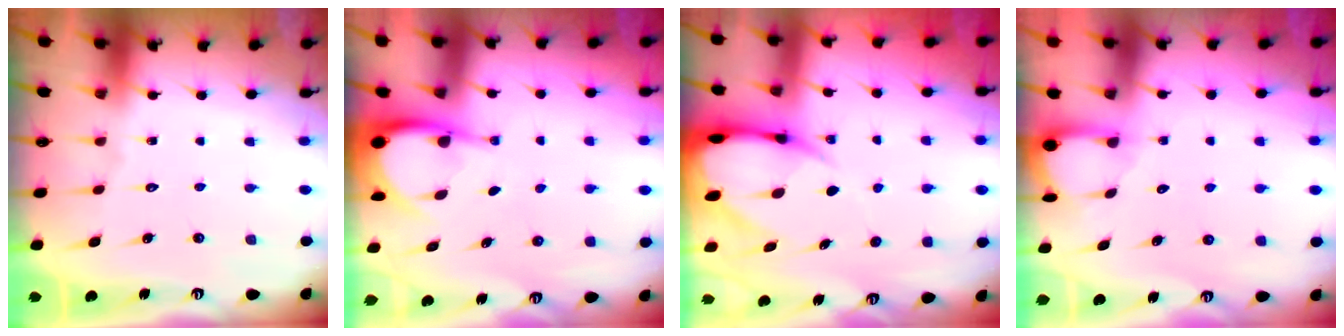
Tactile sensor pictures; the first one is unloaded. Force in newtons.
{"total": 4.6, "press": 4.6, "slide": 0.3}
{"total": 10.0, "press": 10.0, "slide": 1.1}
{"total": 2.8, "press": 2.8, "slide": 0.3}